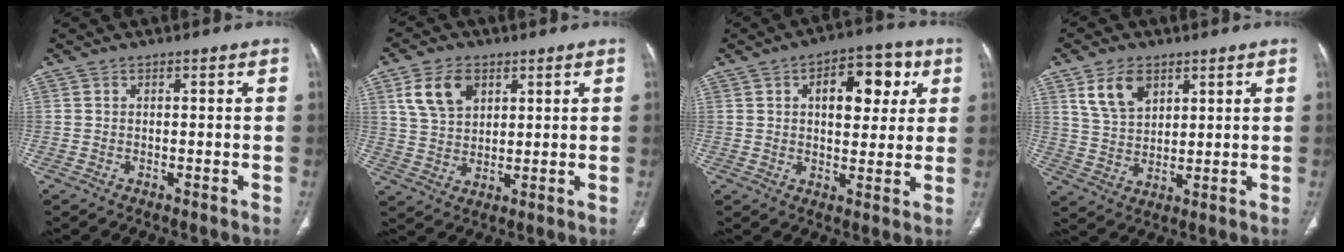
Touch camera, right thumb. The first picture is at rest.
{"total": 8.9, "force": [4.0, 5.8, 5.4], "torque": [-0.085, -0.011, 0.081]}
{"total": 11.8, "force": [3.7, 6.6, 9.1], "torque": [-0.086, 0.005, 0.048]}
{"total": 8.3, "force": [4.3, 5.2, 4.8], "torque": [-0.073, -0.018, 0.089]}